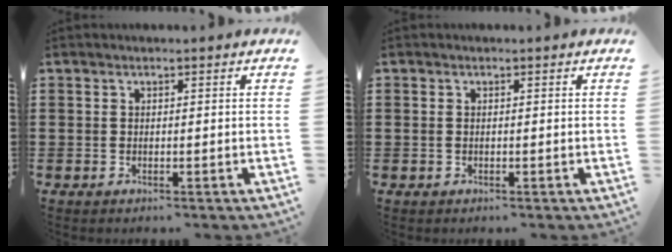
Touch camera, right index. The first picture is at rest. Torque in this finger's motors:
{"motor_torque": [0.25, 0.59, 0.02, 0.01]}